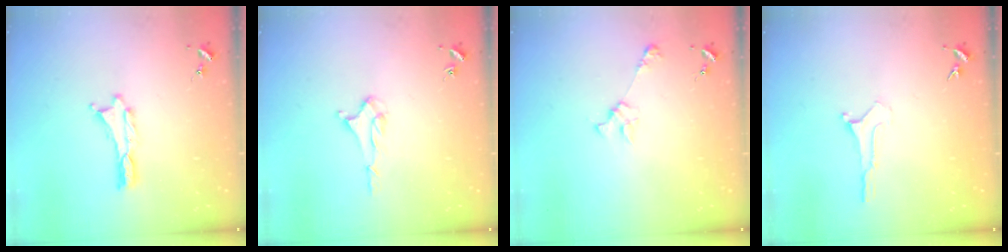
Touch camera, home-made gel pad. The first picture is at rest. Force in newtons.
{"total": 1.7, "press": 1.6, "slide": 0.4}
{"total": 2.4, "press": 2.4, "slide": 0.3}
{"total": 0.0}